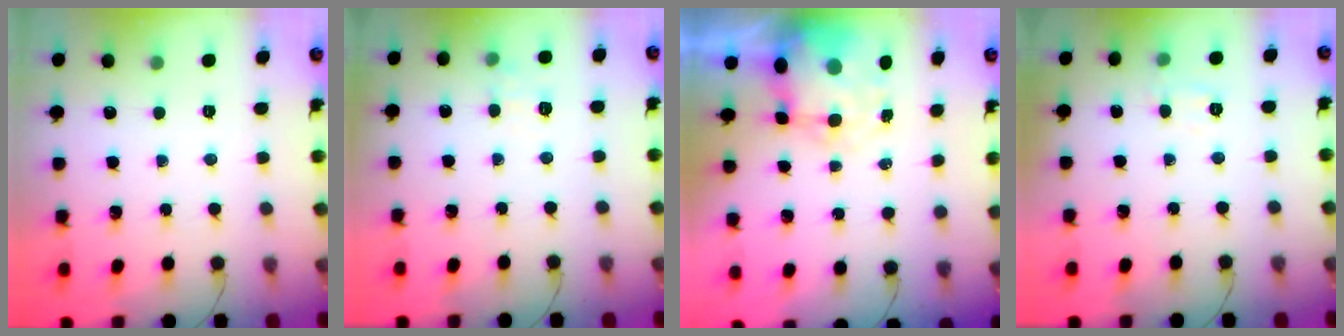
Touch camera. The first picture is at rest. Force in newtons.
{"total": 5.9, "press": 5.6, "slide": 1.6}
{"total": 8.2, "press": 8.0, "slide": 1.9}
{"total": 5.7, "press": 5.6, "slide": 1.4}